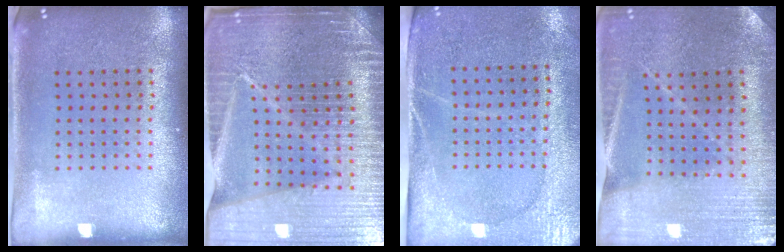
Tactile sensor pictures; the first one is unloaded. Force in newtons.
{"total": 6.4, "press": 5.6, "slide": 3.2}
{"total": 2.9, "press": 2.5, "slide": 1.4}
{"total": 1.2, "press": 1.2, "slide": 0.1}